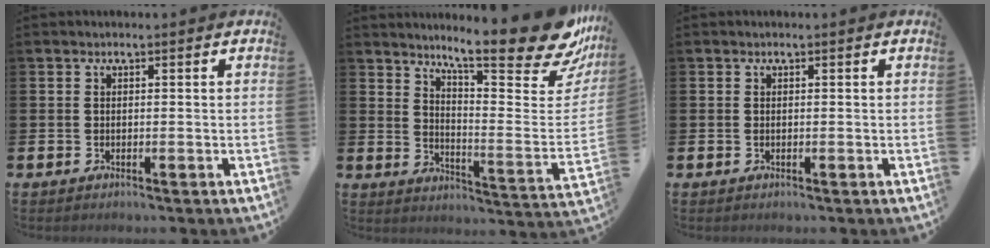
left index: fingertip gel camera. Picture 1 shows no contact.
{"total": 14.0, "force": [11.3, 2.6, 7.8], "torque": [-0.121, -0.089, 0.184]}
{"total": 0.0}